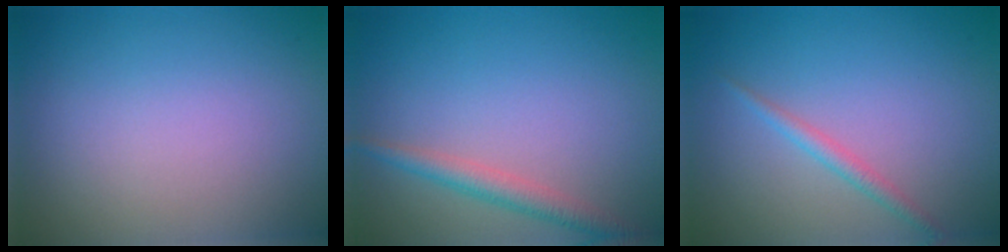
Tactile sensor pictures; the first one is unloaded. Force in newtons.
{"total": 2.3, "press": 2.3, "slide": 0.1}
{"total": 1.4, "press": 1.4, "slide": 0.1}